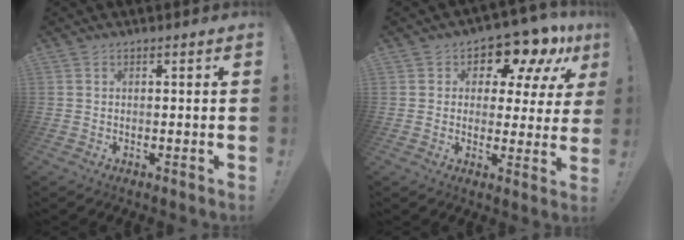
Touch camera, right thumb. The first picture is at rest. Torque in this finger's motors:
{"motor_torque": [1.42, 1.59, 0.53, -0.29, -0.02]}